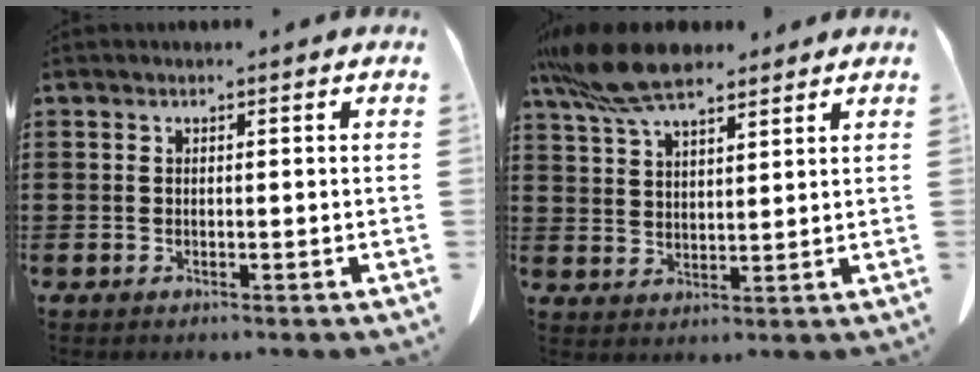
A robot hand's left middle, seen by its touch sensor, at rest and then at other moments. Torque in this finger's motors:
{"motor_torque": [2.00, 0.14, 0.63, 0.21]}